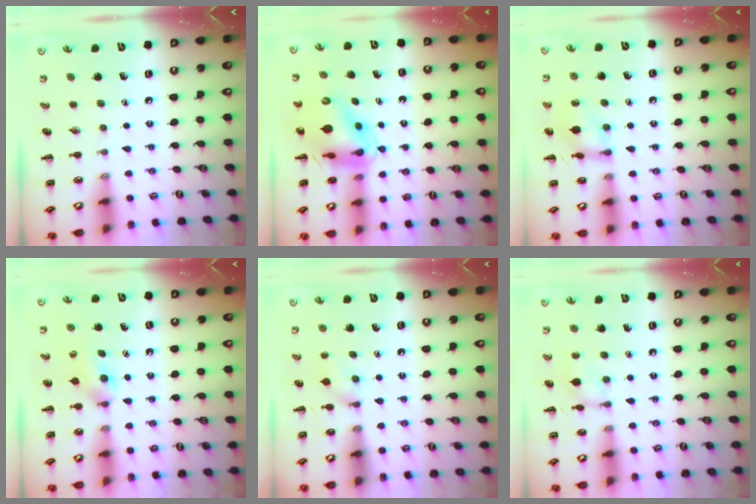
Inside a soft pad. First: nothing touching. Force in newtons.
{"total": 10.2, "press": 9.6, "slide": 3.2}
{"total": 11.1, "press": 11.0, "slide": 0.4}
{"total": 3.7, "press": 3.4, "slide": 1.5}
{"total": 5.5, "press": 5.2, "slide": 1.6}
{"total": 7.8, "press": 7.6, "slide": 1.5}